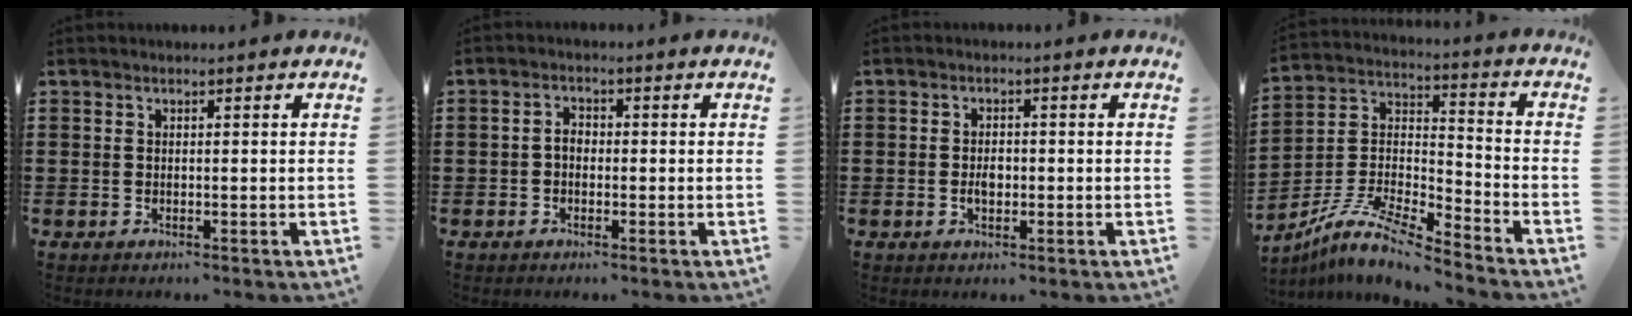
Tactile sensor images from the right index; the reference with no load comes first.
{"total": 2.0, "force": [-0.5, 1.2, 1.4], "torque": [-0.036, 0.001, -0.012]}
{"total": 2.2, "force": [-0.4, 1.2, 1.8], "torque": [-0.034, 0.003, -0.008]}
{"total": 9.4, "force": [-8.4, 0.9, 4.1], "torque": [-0.102, -0.001, -0.177]}